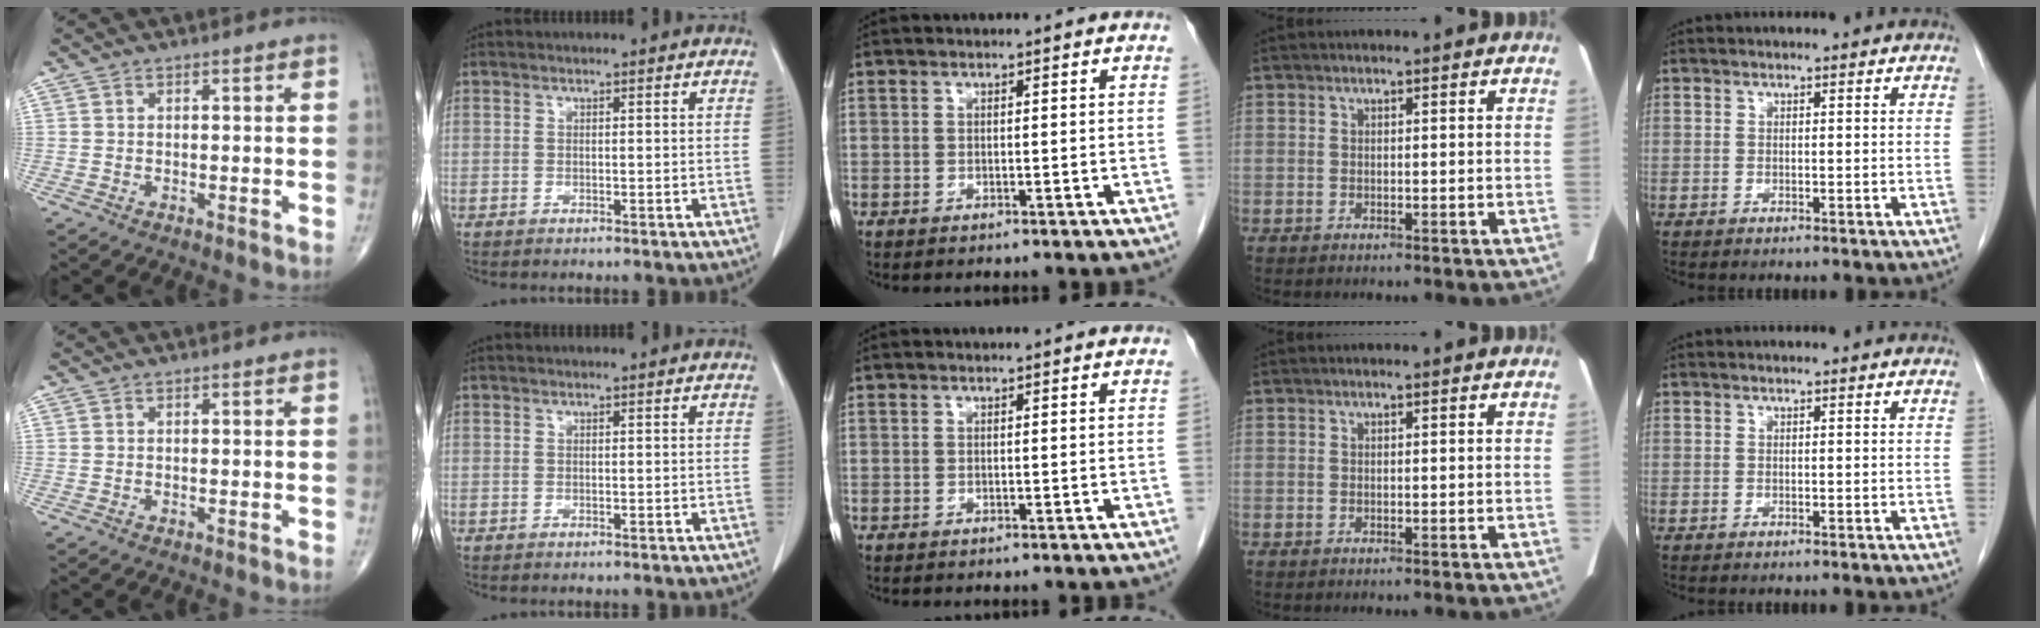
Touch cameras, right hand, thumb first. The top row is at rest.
{}